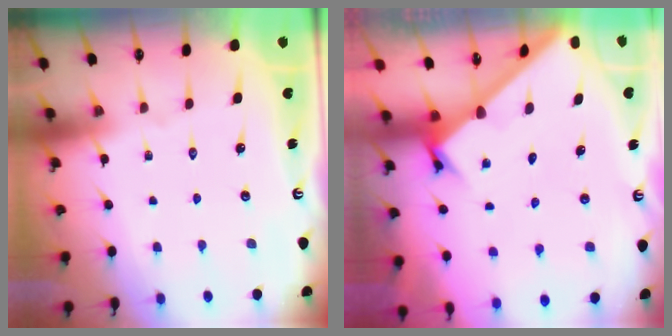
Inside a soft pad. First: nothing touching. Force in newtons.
{"total": 2.1, "press": 2.1, "slide": 0.2}